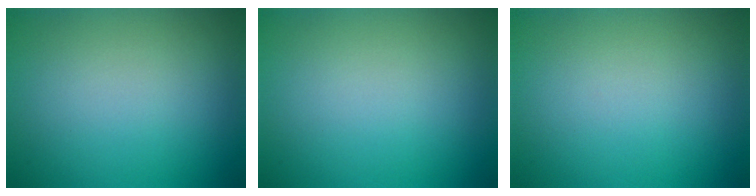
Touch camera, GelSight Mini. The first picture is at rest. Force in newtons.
{"total": 0.0}
{"total": 0.0}